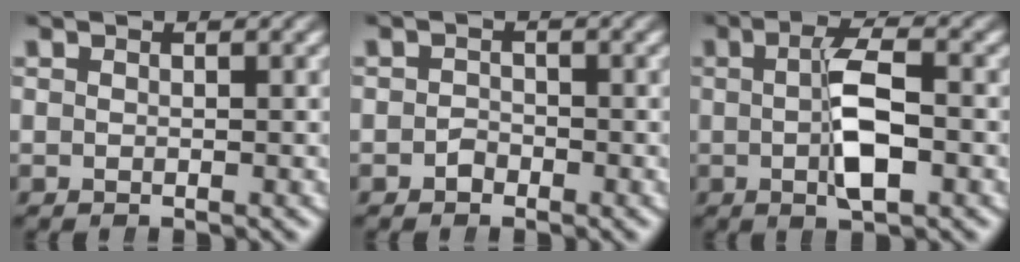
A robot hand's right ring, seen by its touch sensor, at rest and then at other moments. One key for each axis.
{"total": 1.0, "fx": -0.8, "fy": 0.4, "fz": -0.2, "tx": 0.002, "ty": -0.007, "tz": -0.014}
{"total": 4.1, "fx": -0.5, "fy": 0.7, "fz": 4.1, "tx": -0.072, "ty": -0.004, "tz": -0.006}